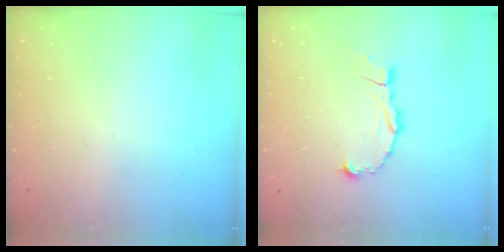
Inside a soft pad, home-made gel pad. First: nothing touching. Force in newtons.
{"total": 7.1, "press": 7.1, "slide": 0.7}